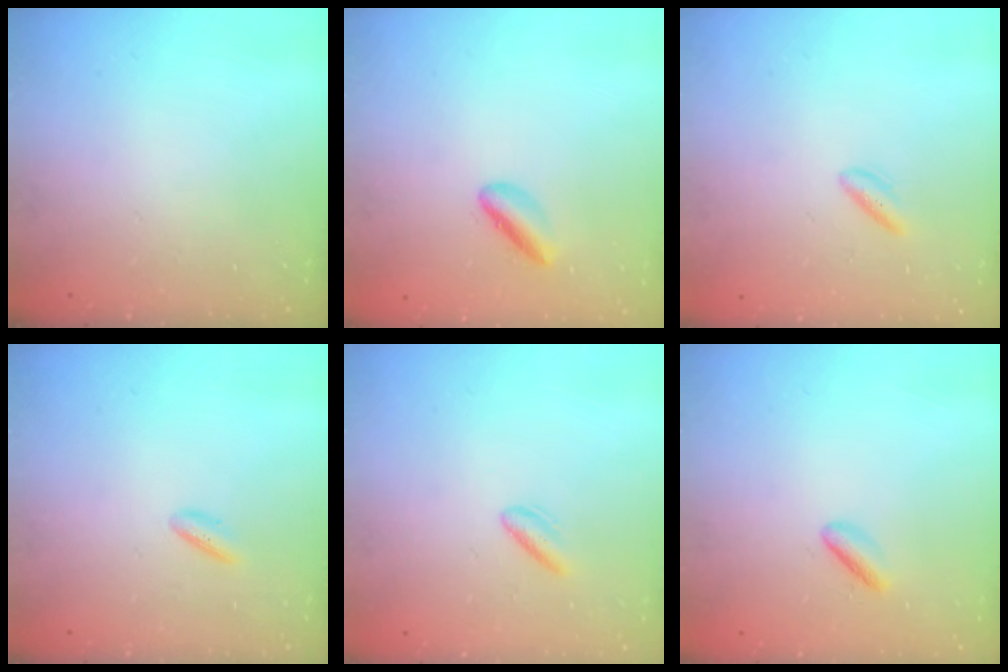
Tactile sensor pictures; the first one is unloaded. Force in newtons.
{"total": 2.9, "press": 2.9, "slide": 0.5}
{"total": 2.5, "press": 2.2, "slide": 1.3}
{"total": 2.2, "press": 2.2, "slide": 0.5}
{"total": 2.6, "press": 2.3, "slide": 1.4}
{"total": 2.5, "press": 2.3, "slide": 1.1}